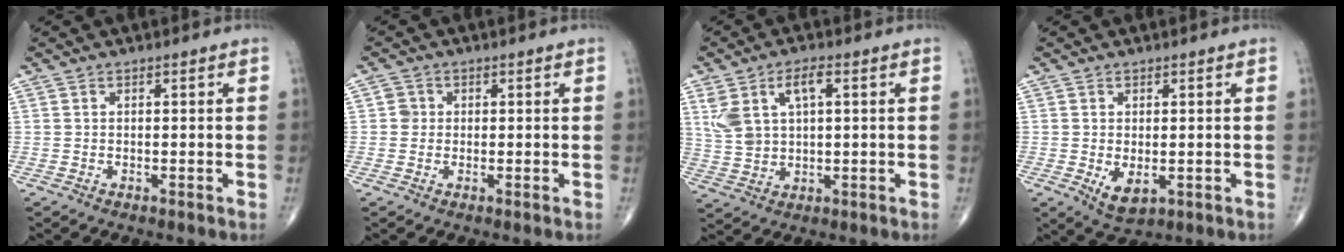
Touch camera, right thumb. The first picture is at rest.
{"total": 2.0, "force": [0.1, 1.9, 0.5], "torque": [0.004, 0.005, -0.002]}
{"total": 8.8, "force": [2.9, 4.6, 6.9], "torque": [-0.135, 0.006, 0.063]}
{"total": 4.5, "force": [-0.8, 2.4, 3.6], "torque": [-0.056, -0.011, -0.002]}